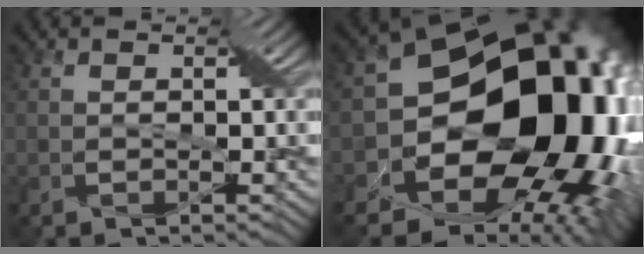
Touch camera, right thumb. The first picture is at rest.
{"total": 17.9, "force": [0.0, 13.4, 11.9], "torque": [-0.228, -0.048, 0.034]}